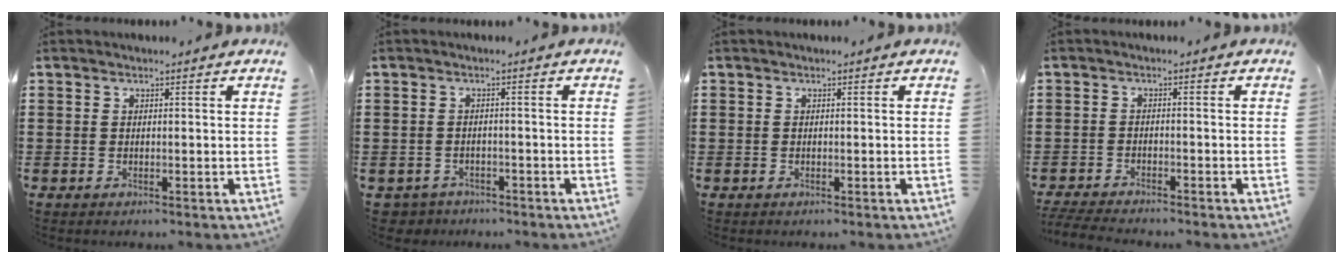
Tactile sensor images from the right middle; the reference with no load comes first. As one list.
[{"total": 1.8, "force": [-1.7, 0.5, -0.2], "torque": [-0.005, -0.001, -0.041]}, {"total": 0.0}, {"total": 3.0, "force": [-2.9, 0.1, 0.6], "torque": [-0.026, -0.006, -0.066]}]